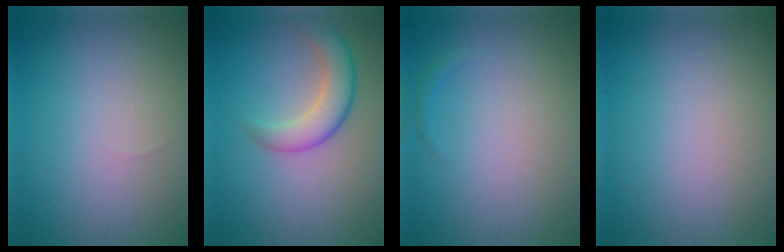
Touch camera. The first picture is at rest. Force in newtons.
{"total": 4.0, "press": 4.0, "slide": 0.2}
{"total": 0.6, "press": 0.6, "slide": 0.1}
{"total": 0.0}